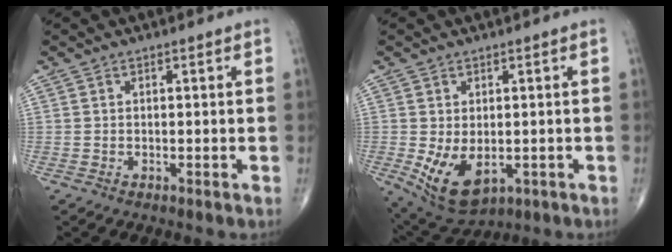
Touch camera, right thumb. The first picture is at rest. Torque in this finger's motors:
{"motor_torque": [-0.21, 0.43, 0.36, 0.01, 0.19]}